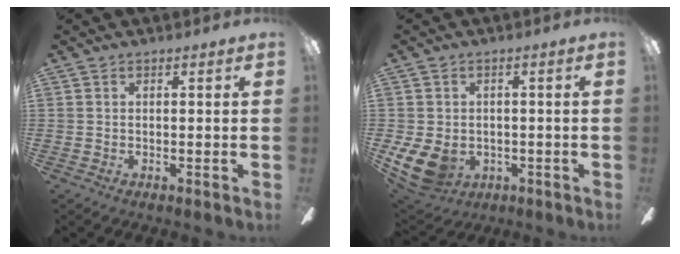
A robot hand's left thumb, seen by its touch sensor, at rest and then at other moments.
{"total": 8.9, "force": [-2.6, 6.8, 5.1], "torque": [-0.136, 0.006, -0.046]}